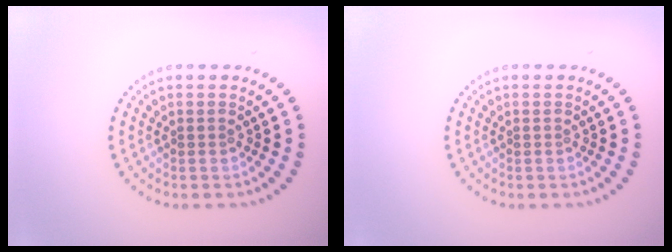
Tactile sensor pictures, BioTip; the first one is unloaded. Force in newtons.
{"total": 0.0}